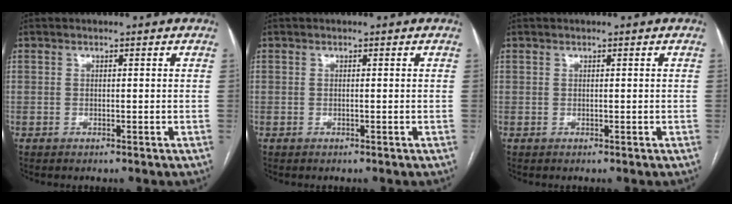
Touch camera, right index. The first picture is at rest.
{"total": 0.0}
{"total": 0.0}